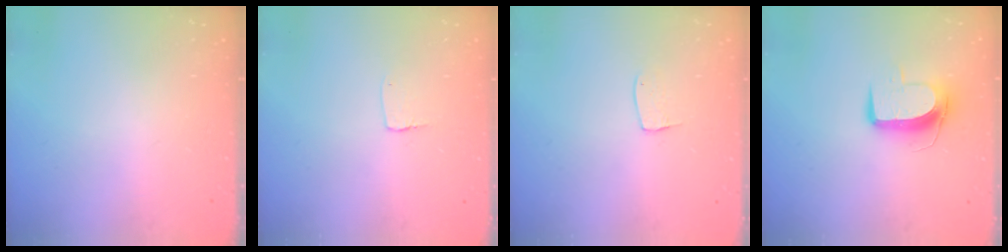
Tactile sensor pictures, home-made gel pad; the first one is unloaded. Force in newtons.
{"total": 3.1, "press": 3.1, "slide": 0.3}
{"total": 5.2, "press": 5.2, "slide": 0.3}
{"total": 10.0, "press": 9.9, "slide": 0.8}